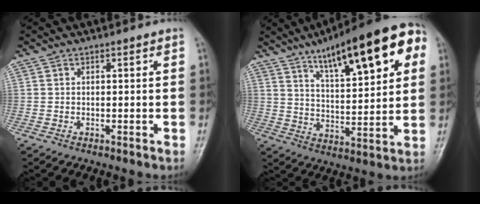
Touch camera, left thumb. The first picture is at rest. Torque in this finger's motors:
{"motor_torque": [2.06, 2.07, 1.87, -0.90, 0.18]}